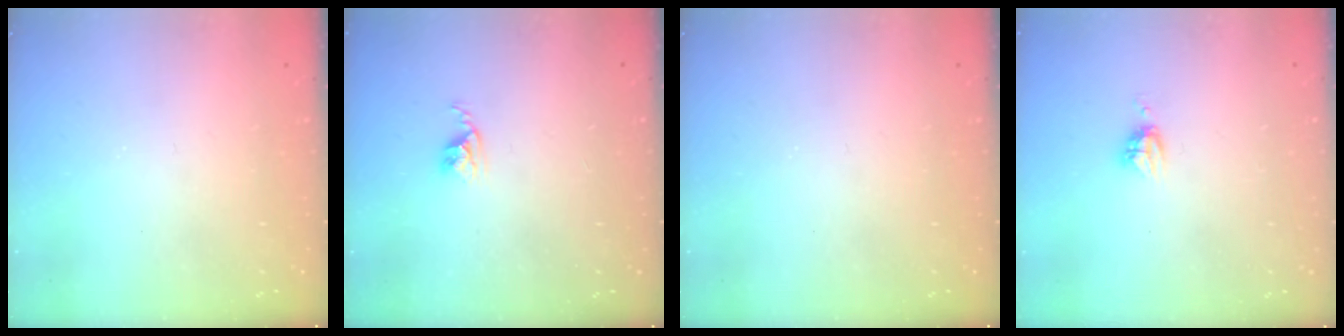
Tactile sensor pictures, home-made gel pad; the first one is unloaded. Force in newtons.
{"total": 3.4, "press": 3.4, "slide": 0.4}
{"total": 0.0}
{"total": 3.8, "press": 3.7, "slide": 0.4}